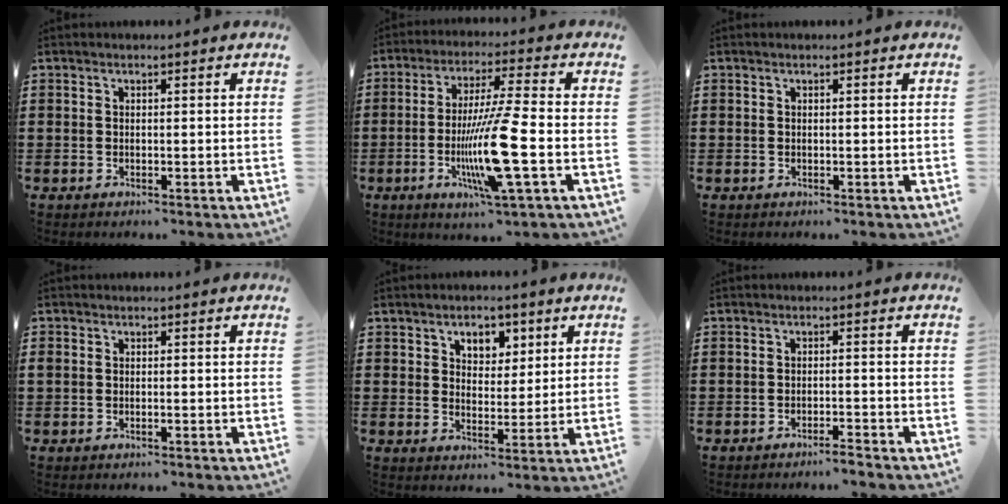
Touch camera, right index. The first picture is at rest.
{"total": 12.7, "force": [-3.4, 0.6, 12.2], "torque": [-0.244, -0.021, -0.070]}
{"total": 0.0}
{"total": 0.6, "force": [-0.2, 0.4, 0.4], "torque": [-0.008, 0.000, -0.004]}
{"total": 4.4, "force": [2.5, 3.2, 1.7], "torque": [-0.041, 0.010, 0.041]}
{"total": 1.6, "force": [-1.5, -0.2, 0.6], "torque": [-0.010, 0.002, -0.028]}